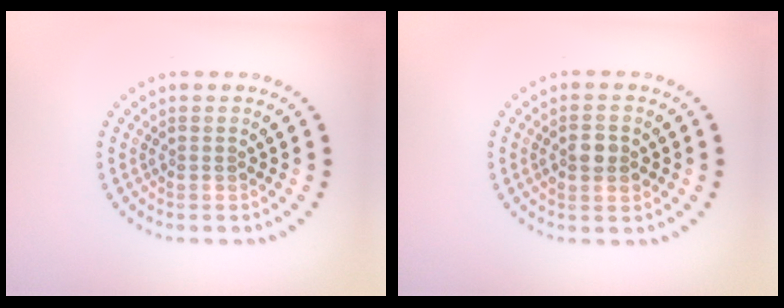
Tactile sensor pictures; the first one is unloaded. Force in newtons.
{"total": 2.5, "press": 2.5, "slide": 0.2}